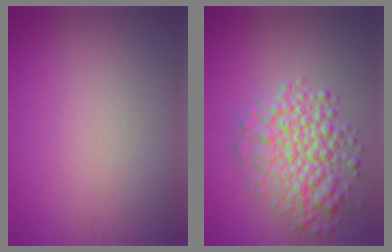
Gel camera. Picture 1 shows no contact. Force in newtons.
{"total": 5.6, "press": 5.6, "slide": 0.1}